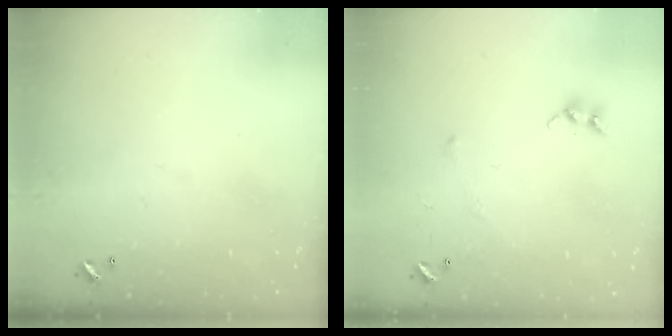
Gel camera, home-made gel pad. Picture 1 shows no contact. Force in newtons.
{"total": 6.2, "press": 6.2, "slide": 0.4}